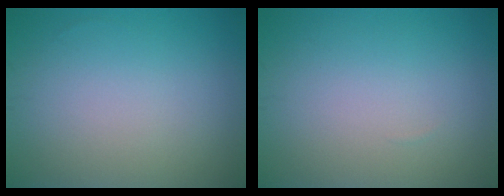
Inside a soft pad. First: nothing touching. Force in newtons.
{"total": 0.0}